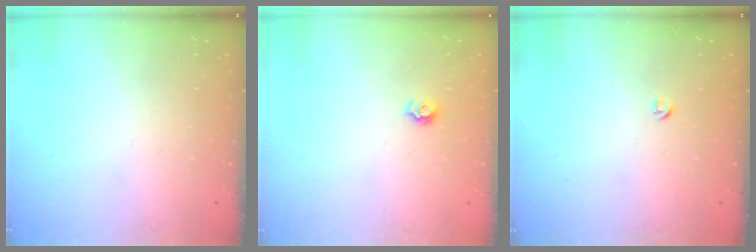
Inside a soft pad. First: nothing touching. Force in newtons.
{"total": 5.7, "press": 5.7, "slide": 0.6}
{"total": 3.4, "press": 3.3, "slide": 0.6}